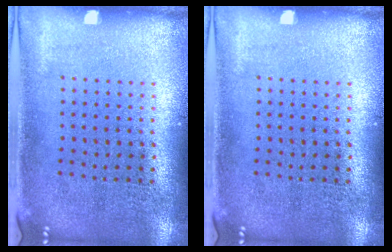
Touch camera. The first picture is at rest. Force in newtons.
{"total": 0.0}